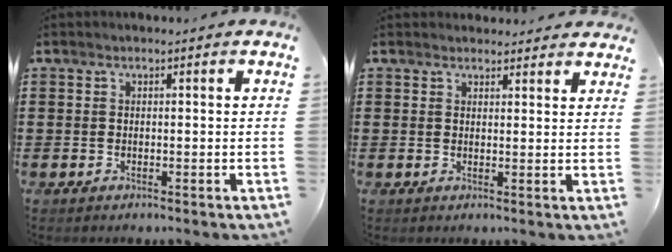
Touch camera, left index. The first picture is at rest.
{"total": 2.0, "force": [1.9, 0.5, -0.1], "torque": [0.005, -0.003, 0.035]}